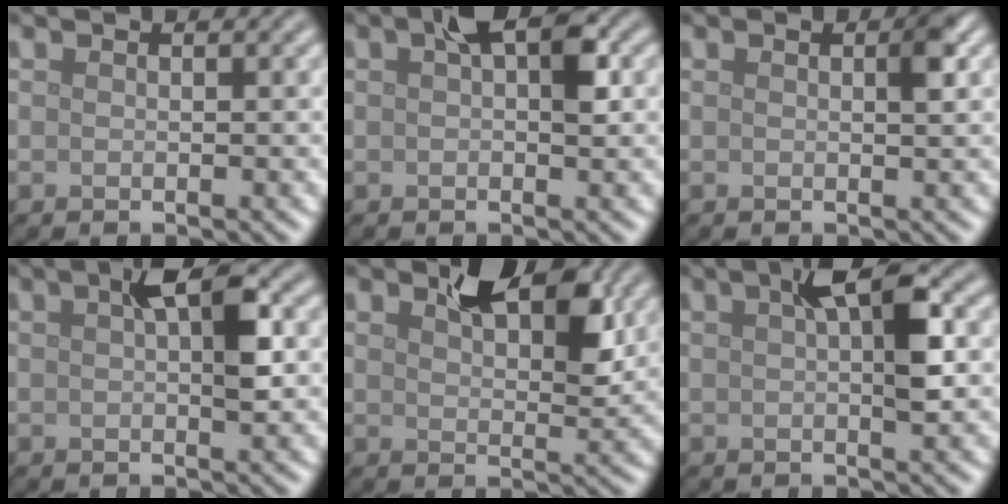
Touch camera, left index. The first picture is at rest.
{"total": 3.5, "force": [1.1, 1.4, 3.0], "torque": [-0.039, 0.012, 0.014]}
{"total": 1.6, "force": [0.5, 0.4, 1.5], "torque": [-0.020, 0.000, 0.008]}
{"total": 4.1, "force": [1.0, 1.1, 3.8], "torque": [-0.062, 0.012, 0.011]}
{"total": 5.9, "force": [3.1, 2.8, 4.1], "torque": [-0.063, -0.003, 0.045]}
{"total": 4.6, "force": [1.1, 1.0, 4.4], "torque": [-0.071, 0.012, 0.013]}